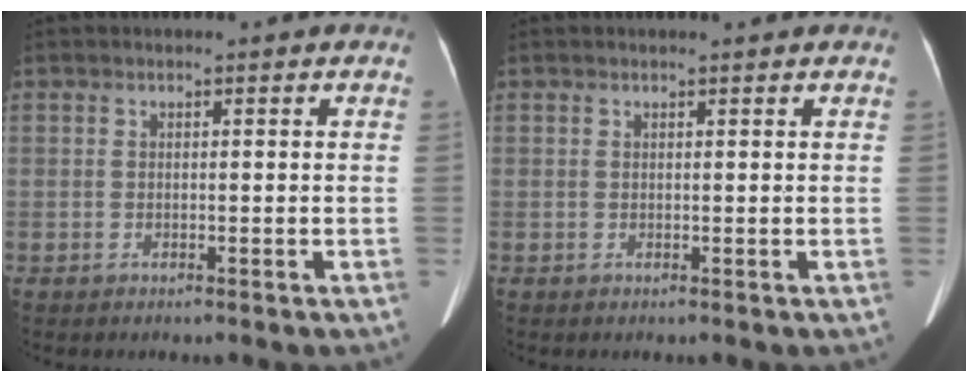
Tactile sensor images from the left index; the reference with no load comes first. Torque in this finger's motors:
{"motor_torque": [-0.31, 0.29, -0.12, 0.00]}